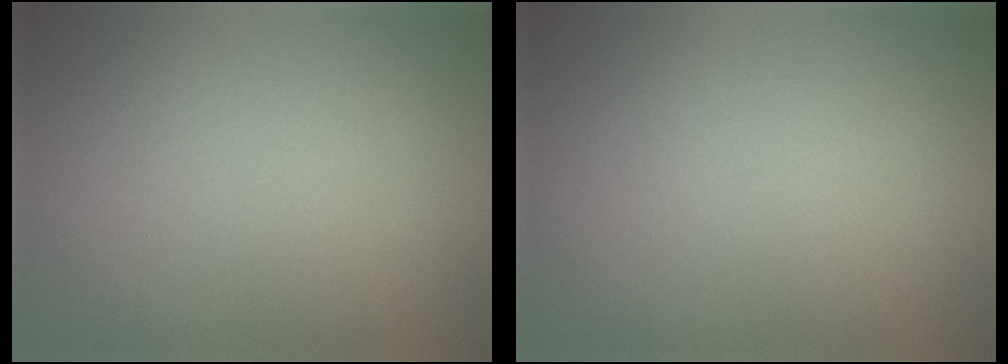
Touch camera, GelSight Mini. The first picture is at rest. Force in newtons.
{"total": 0.0}